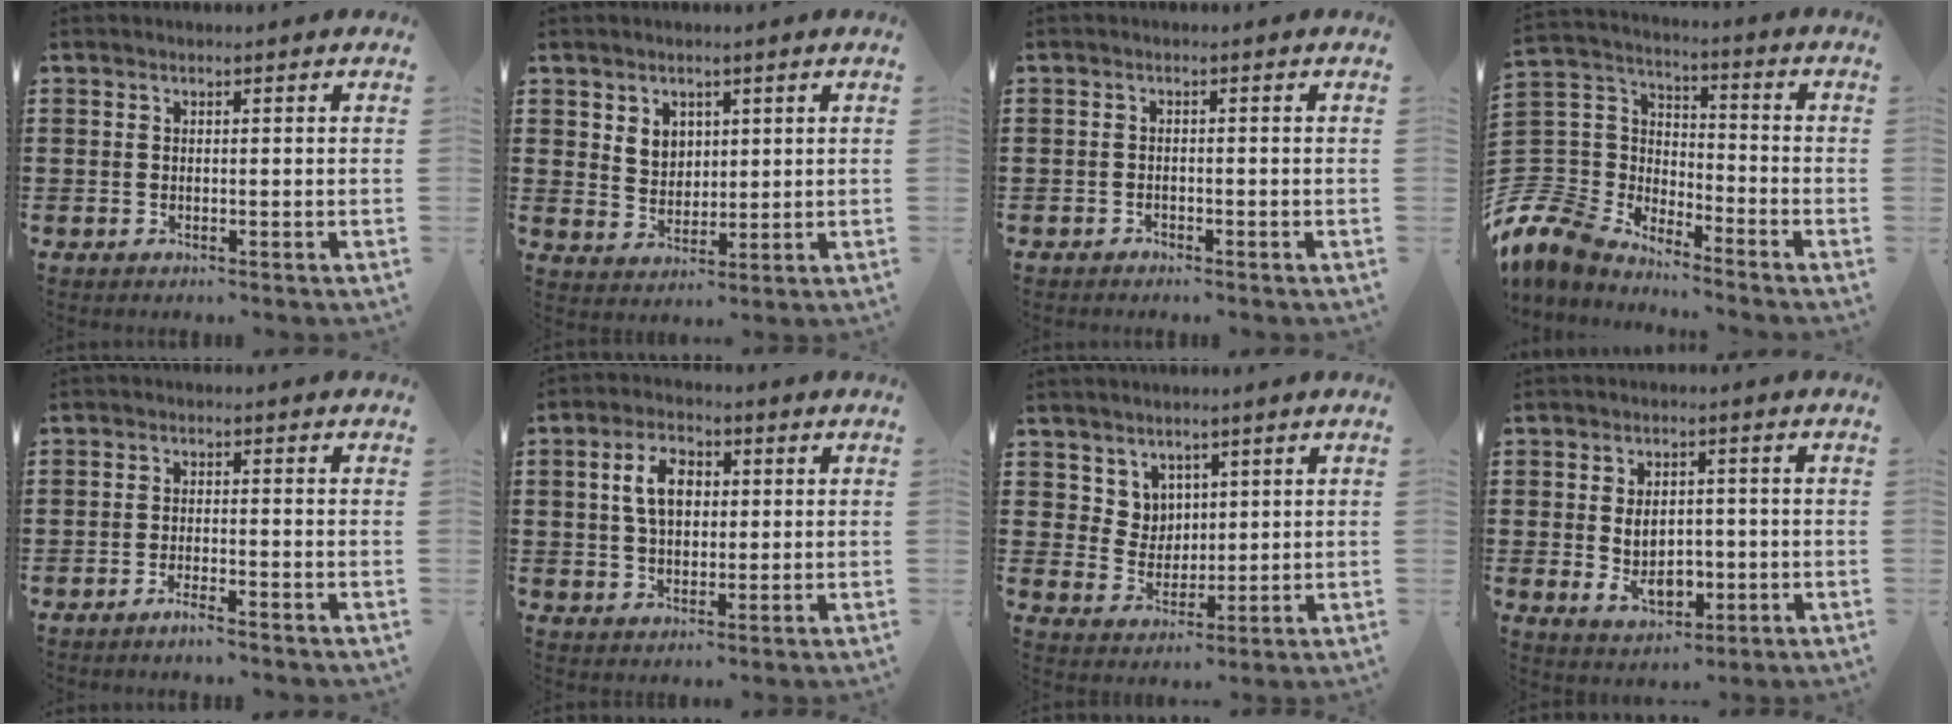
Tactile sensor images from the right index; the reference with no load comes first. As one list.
[{"total": 4.0, "force": [2.2, 3.1, 1.0], "torque": [-0.025, 0.008, 0.039]}, {"total": 0.8, "force": [-0.8, 0.3, 0.0], "torque": [-0.003, 0.002, -0.017]}, {"total": 7.6, "force": [-6.1, 4.4, 1.1], "torque": [-0.085, -0.013, -0.131]}, {"total": 1.8, "force": [-1.6, -0.1, 0.8], "torque": [-0.014, -0.002, -0.029]}, {"total": 6.4, "force": [1.1, 3.9, 5.0], "torque": [-0.109, 0.010, 0.012]}, {"total": 4.7, "force": [2.9, 3.7, 0.2], "torque": [-0.027, 0.007, 0.056]}, {"total": 6.2, "force": [-0.6, 4.0, 4.7], "torque": [-0.073, -0.002, -0.018]}]